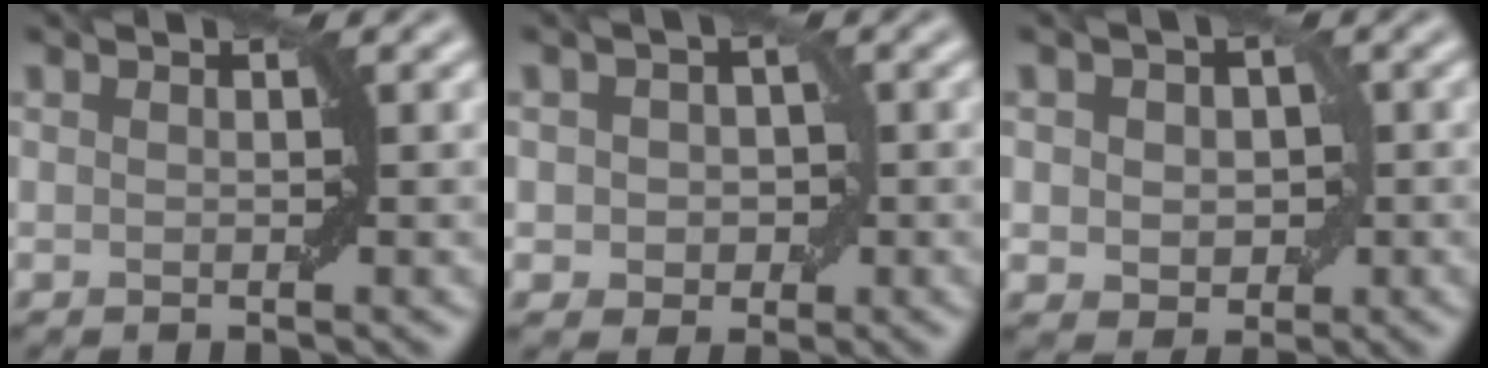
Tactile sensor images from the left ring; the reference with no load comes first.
{"total": 2.6, "force": [-0.1, 2.2, 1.4], "torque": [-0.007, 0.000, -0.008]}
{"total": 3.8, "force": [0.1, 3.0, 2.4], "torque": [-0.023, 0.003, -0.004]}